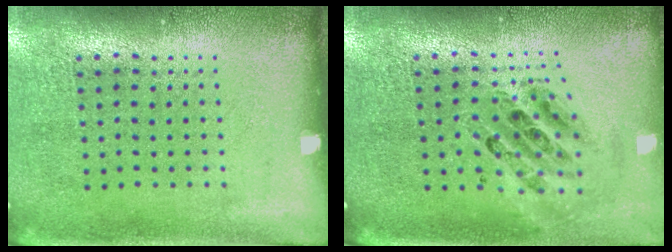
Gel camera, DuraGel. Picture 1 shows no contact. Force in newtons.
{"total": 0.9, "press": 0.9, "slide": 0.2}